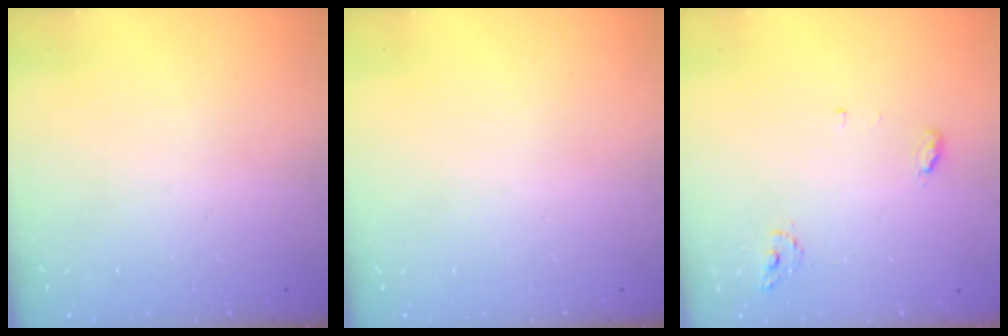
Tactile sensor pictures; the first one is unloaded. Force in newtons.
{"total": 0.0}
{"total": 5.1, "press": 5.1, "slide": 0.4}